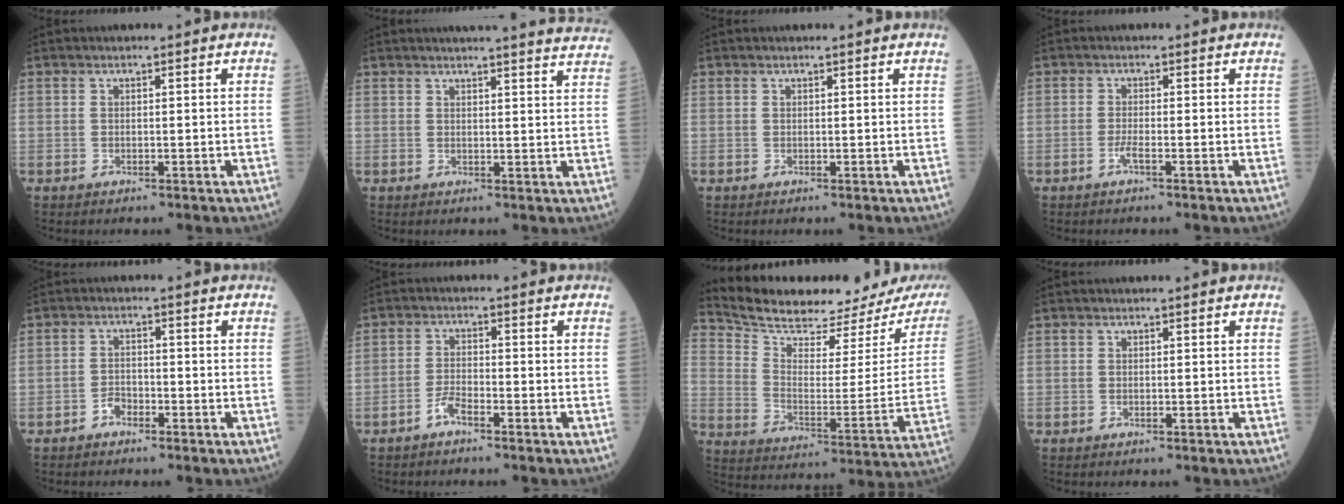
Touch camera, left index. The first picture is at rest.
{"total": 15.4, "force": [14.8, 0.4, 4.2], "torque": [-0.046, -0.042, 0.154]}
{"total": 0.7, "force": [0.7, -0.1, 0.2], "torque": [-0.005, 0.001, 0.010]}
{"total": 1.4, "force": [-0.8, -0.1, 1.1], "torque": [-0.025, -0.001, -0.018]}
{"total": 1.9, "force": [-1.5, 1.0, 0.7], "torque": [-0.012, 0.003, -0.029]}
{"total": 2.5, "force": [-1.9, 0.4, 1.5], "torque": [-0.035, -0.001, -0.041]}
{"total": 20.8, "force": [19.5, 2.7, 6.8], "torque": [-0.115, -0.070, 0.273]}
{"total": 0.0}